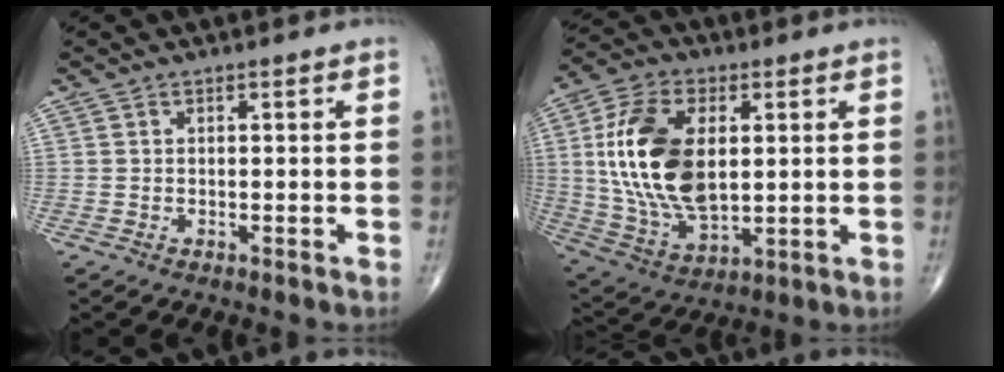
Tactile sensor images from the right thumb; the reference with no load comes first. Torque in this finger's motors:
{"motor_torque": [1.03, 2.65, 2.14, 0.63, 0.73]}